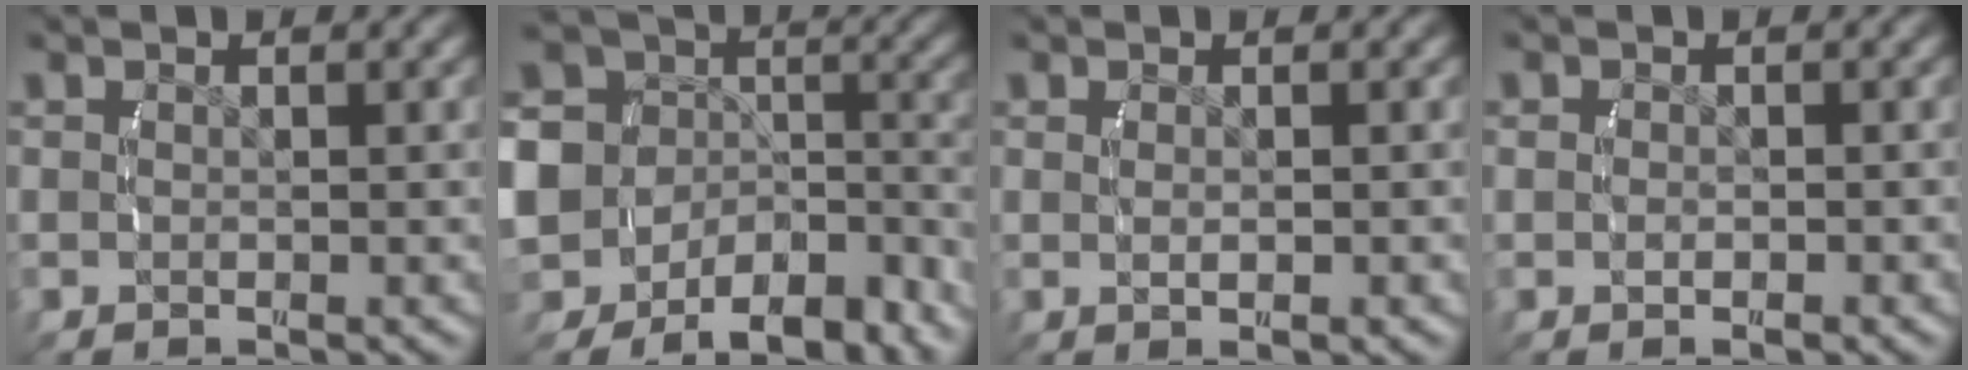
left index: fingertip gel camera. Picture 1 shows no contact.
{"total": 13.1, "force": [-3.9, 10.5, 6.8], "torque": [-0.155, -0.034, -0.065]}
{"total": 1.0, "force": [-0.1, -0.4, 1.0], "torque": [-0.020, -0.005, 0.005]}
{"total": 0.8, "force": [-0.4, 0.3, 0.7], "torque": [-0.015, -0.009, -0.004]}